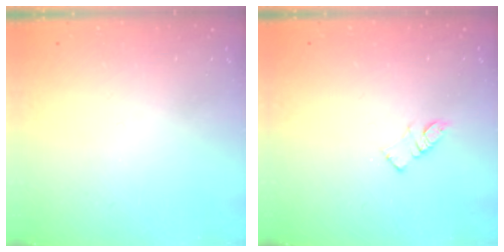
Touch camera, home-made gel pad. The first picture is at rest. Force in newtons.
{"total": 5.8, "press": 5.8, "slide": 0.4}